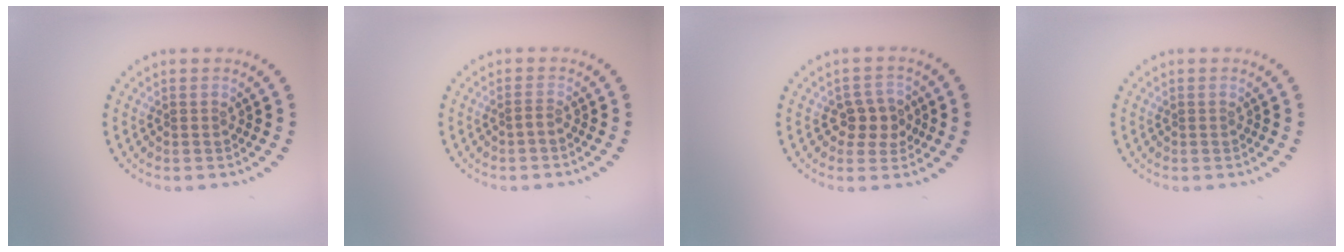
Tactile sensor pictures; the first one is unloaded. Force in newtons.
{"total": 0.6, "press": 0.3, "slide": 0.5}
{"total": 2.7, "press": 2.5, "slide": 0.8}
{"total": 0.0}